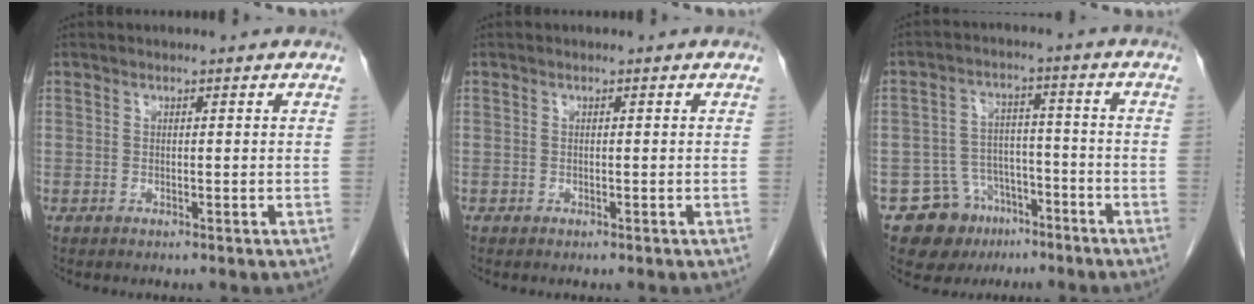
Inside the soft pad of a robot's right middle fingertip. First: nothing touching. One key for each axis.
{"total": 0.0}
{"total": 8.6, "fx": -5.5, "fy": 6.4, "fz": 1.9, "tx": -0.033, "ty": 0.022, "tz": -0.081}